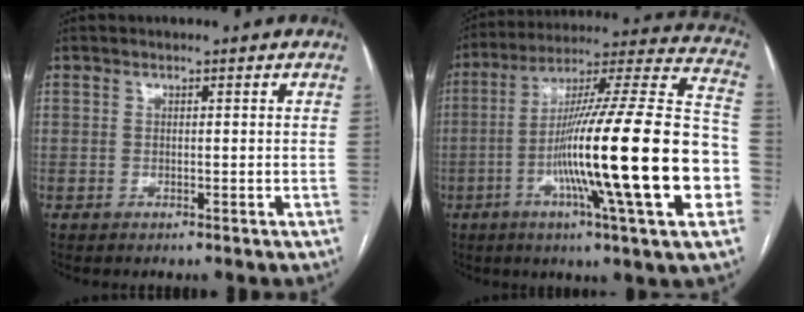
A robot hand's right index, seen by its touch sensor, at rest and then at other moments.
{"total": 29.1, "force": [-6.8, 1.0, 28.3], "torque": [-0.406, -0.015, -0.127]}